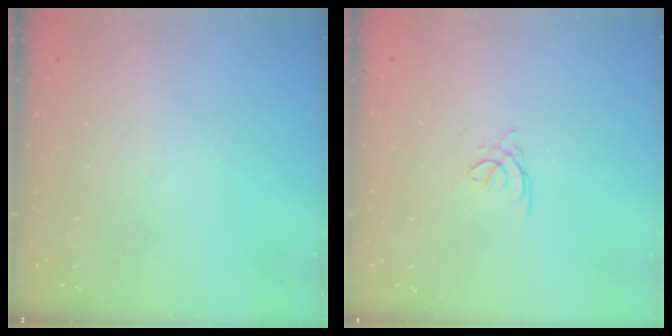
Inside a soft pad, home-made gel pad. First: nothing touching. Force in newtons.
{"total": 1.4, "press": 1.3, "slide": 0.3}